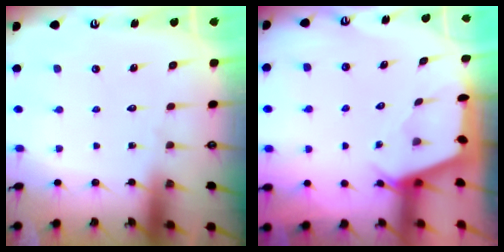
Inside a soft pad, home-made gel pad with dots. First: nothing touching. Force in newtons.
{"total": 2.4, "press": 2.4, "slide": 0.2}